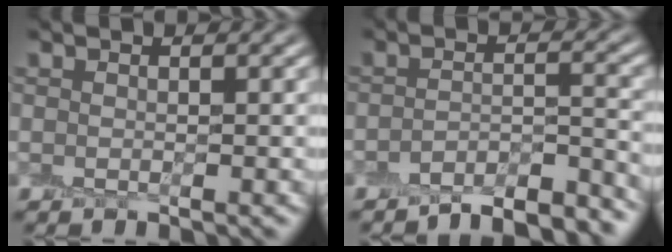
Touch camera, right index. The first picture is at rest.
{"total": 6.4, "force": [-5.6, 1.2, 2.9], "torque": [-0.039, 0.000, -0.086]}